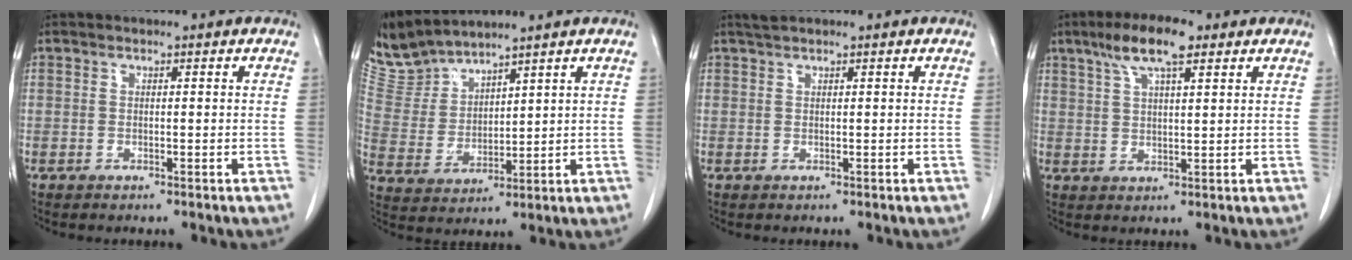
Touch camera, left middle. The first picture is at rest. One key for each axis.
{"total": 7.4, "fx": 7.3, "fy": 0.3, "fz": 0.6, "tx": -0.037, "ty": 0.011, "tz": 0.168}
{"total": 1.0, "fx": 0.9, "fy": -0.1, "fz": 0.4, "tx": -0.013, "ty": 0.007, "tz": 0.023}
{"total": 7.7, "fx": 4.7, "fy": 1.6, "fz": 5.9, "tx": -0.115, "ty": 0.016, "tz": 0.084}